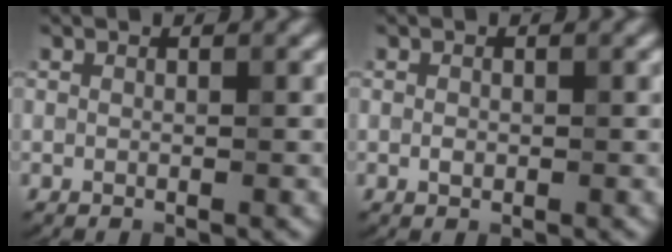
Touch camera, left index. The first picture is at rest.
{"total": 0.7, "force": [-0.1, 0.5, 0.4], "torque": [-0.006, -0.002, -0.002]}